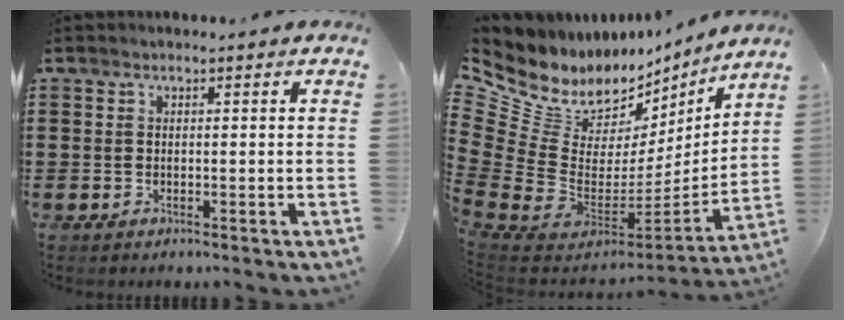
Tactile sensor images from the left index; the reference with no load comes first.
{"total": 9.0, "force": [5.7, 5.9, 3.7], "torque": [-0.117, -0.069, 0.100]}